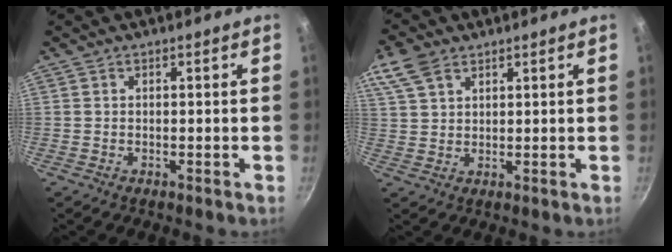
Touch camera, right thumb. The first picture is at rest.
{"total": 6.7, "force": [4.0, 3.9, 3.6], "torque": [-0.070, 0.004, 0.079]}